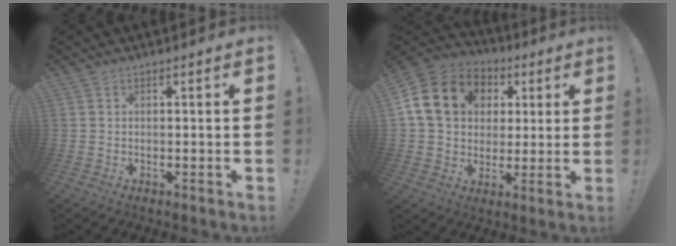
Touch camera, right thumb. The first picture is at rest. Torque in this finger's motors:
{"motor_torque": [2.32, 2.35, 0.68, -0.50, 0.40]}